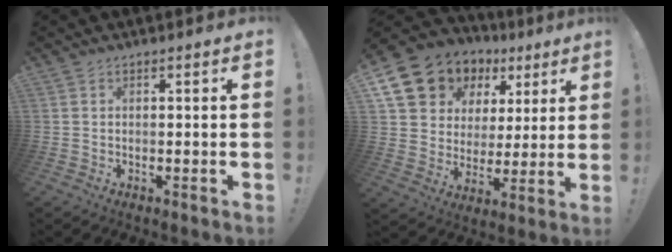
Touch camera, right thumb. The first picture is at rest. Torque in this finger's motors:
{"motor_torque": [2.02, 2.83, 1.64, 0.74, 0.46]}